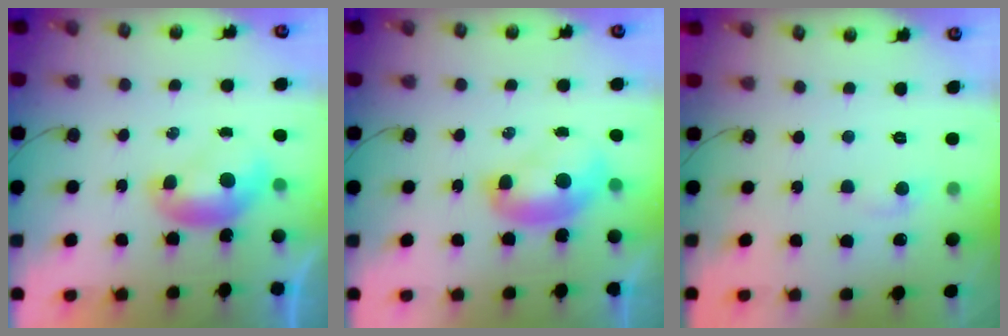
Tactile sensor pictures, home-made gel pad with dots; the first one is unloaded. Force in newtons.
{"total": 2.0, "press": 2.0, "slide": 0.0}
{"total": 1.1, "press": 0.8, "slide": 0.7}